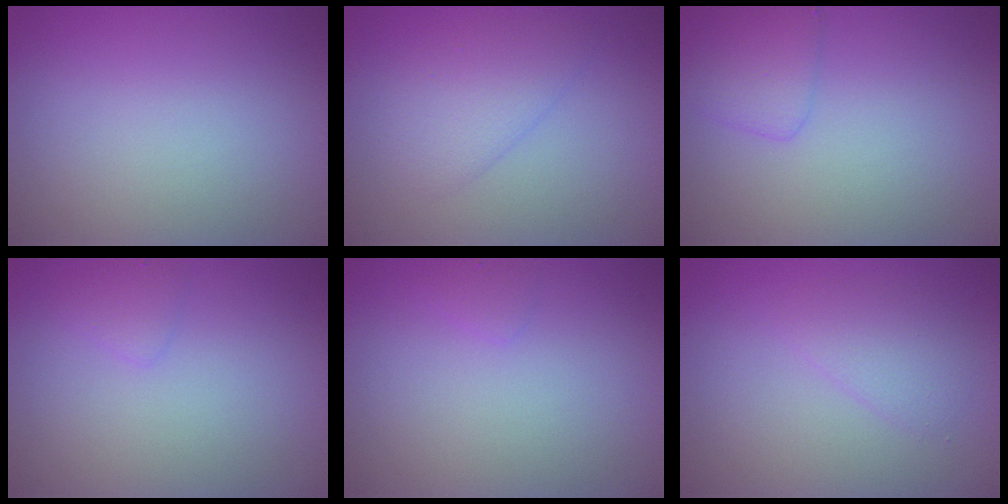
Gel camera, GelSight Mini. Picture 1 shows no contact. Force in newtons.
{"total": 2.5, "press": 2.5, "slide": 0.3}
{"total": 2.2, "press": 2.2, "slide": 0.1}
{"total": 1.0, "press": 1.0, "slide": 0.1}
{"total": 0.7, "press": 0.7, "slide": 0.0}
{"total": 1.8, "press": 1.8, "slide": 0.2}